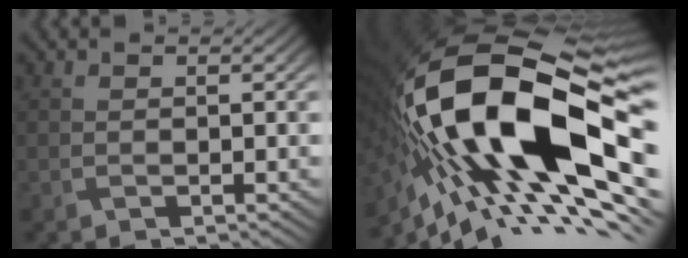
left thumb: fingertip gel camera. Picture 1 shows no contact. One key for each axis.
{"total": 22.7, "fx": -2.8, "fy": 11.4, "fz": 19.4, "tx": -0.407, "ty": -0.026, "tz": -0.048}